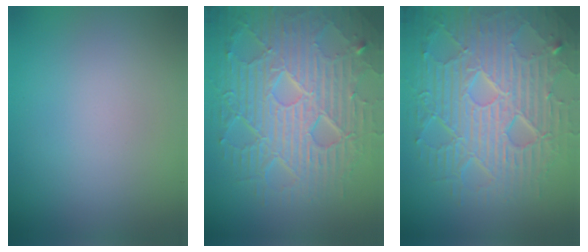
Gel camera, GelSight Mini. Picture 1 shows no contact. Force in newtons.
{"total": 10.4, "press": 6.7, "slide": 8.0}
{"total": 10.4, "press": 6.7, "slide": 8.0}